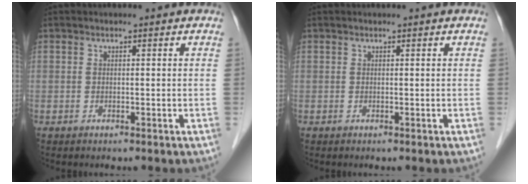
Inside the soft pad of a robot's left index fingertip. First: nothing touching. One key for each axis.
{"total": 0.0}